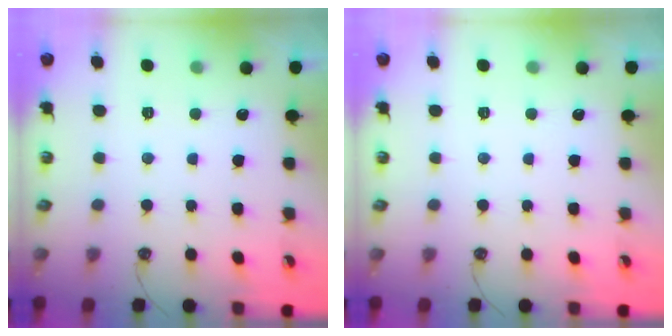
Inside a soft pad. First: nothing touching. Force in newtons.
{"total": 0.0}